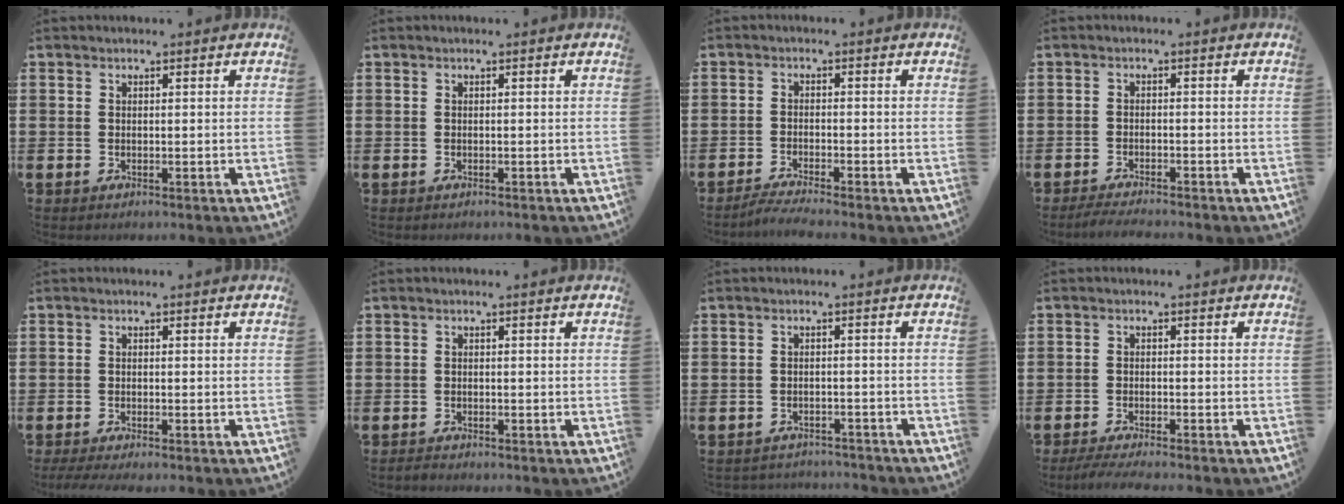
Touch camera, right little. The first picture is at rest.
{"total": 0.0}
{"total": 2.1, "force": [-1.8, -0.2, 1.0], "torque": [-0.016, 0.001, -0.035]}
{"total": 1.8, "force": [-1.7, 0.0, 0.6], "torque": [-0.010, 0.003, -0.033]}
{"total": 1.0, "force": [-0.7, 0.1, 0.7], "torque": [-0.012, -0.002, -0.015]}
{"total": 0.6, "force": [-0.6, 0.1, 0.1], "torque": [-0.005, -0.001, -0.012]}
{"total": 1.9, "force": [-1.9, 0.0, -0.2], "torque": [-0.002, 0.002, -0.042]}
{"total": 1.9, "force": [-1.6, 0.0, 1.0], "torque": [-0.016, 0.001, -0.030]}